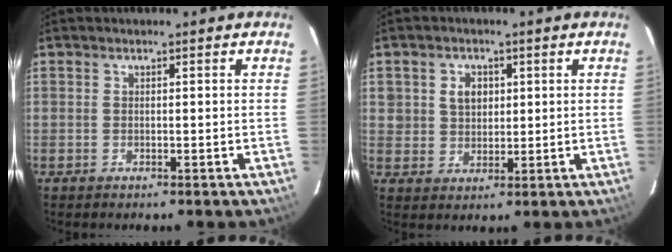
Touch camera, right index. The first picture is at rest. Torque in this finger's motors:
{"motor_torque": [-0.05, 0.08, 0.06, 0.04]}